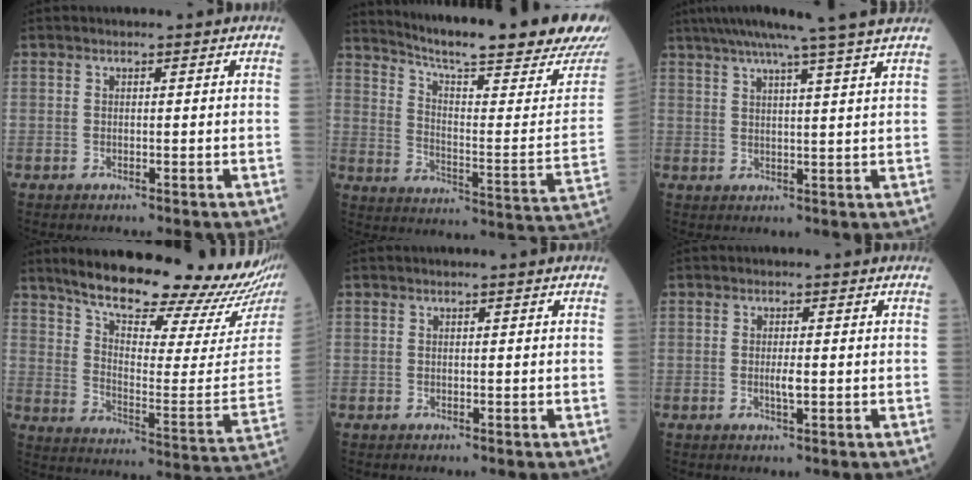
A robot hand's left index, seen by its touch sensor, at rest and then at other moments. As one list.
[{"total": 26.7, "force": [23.2, 0.5, 13.2], "torque": [-0.209, -0.090, 0.300]}, {"total": 13.0, "force": [10.8, -2.1, 7.0], "torque": [-0.110, -0.003, 0.136]}, {"total": 26.3, "force": [22.6, 2.2, 13.2], "torque": [-0.201, -0.074, 0.301]}, {"total": 0.0}, {"total": 1.8, "force": [-0.5, 0.2, 1.7], "torque": [-0.032, -0.004, -0.008]}]